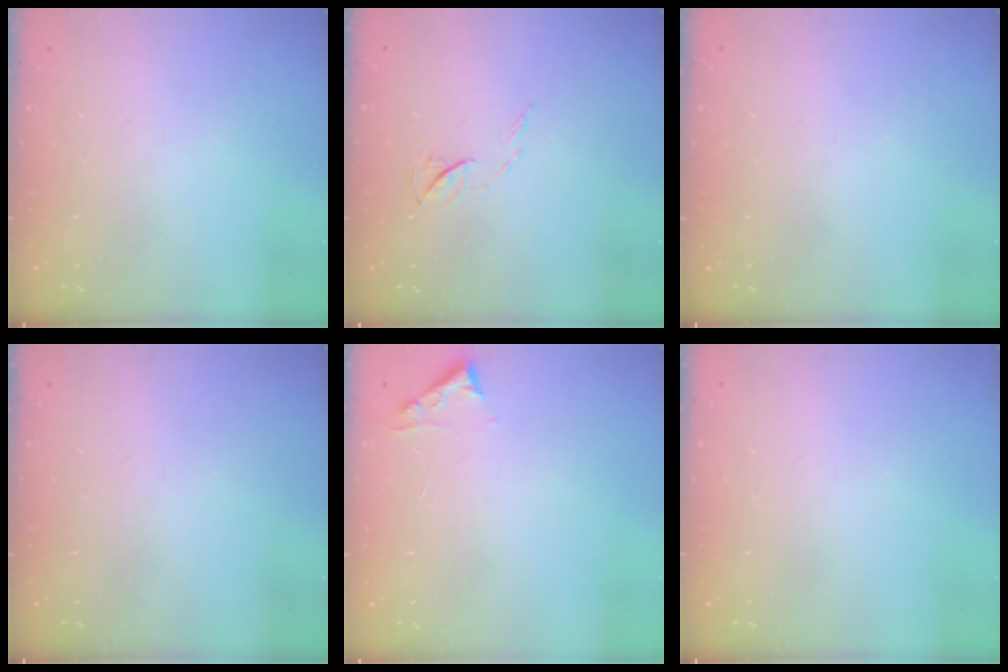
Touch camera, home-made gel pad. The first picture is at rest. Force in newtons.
{"total": 5.0, "press": 5.0, "slide": 0.7}
{"total": 0.0}
{"total": 0.0}
{"total": 4.5, "press": 4.4, "slide": 0.5}
{"total": 0.0}